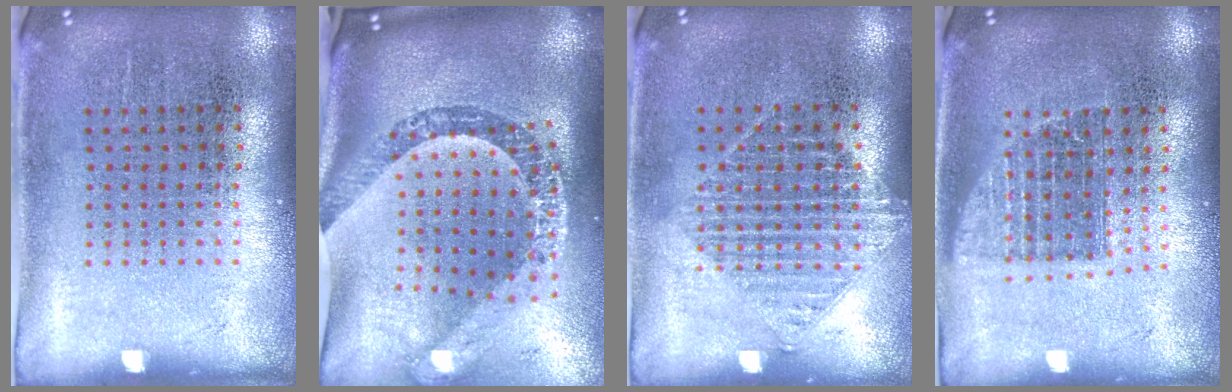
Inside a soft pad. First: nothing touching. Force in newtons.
{"total": 3.6, "press": 2.5, "slide": 2.6}
{"total": 1.2, "press": 1.1, "slide": 0.5}
{"total": 1.3, "press": 1.1, "slide": 0.7}